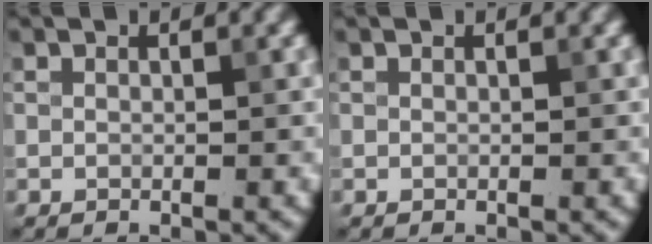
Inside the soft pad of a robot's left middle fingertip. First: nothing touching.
{"total": 0.0}